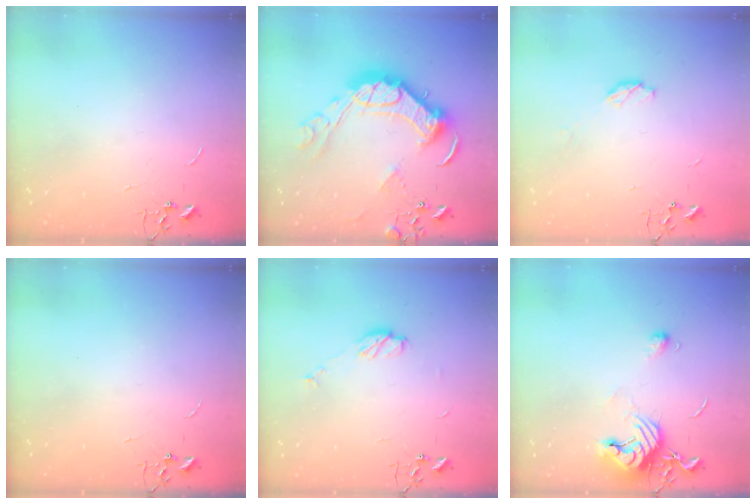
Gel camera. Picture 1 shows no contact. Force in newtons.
{"total": 18.4, "press": 18.3, "slide": 1.6}
{"total": 4.4, "press": 4.3, "slide": 0.2}
{"total": 0.0}
{"total": 6.7, "press": 6.7, "slide": 0.3}
{"total": 11.3, "press": 11.3, "slide": 1.3}